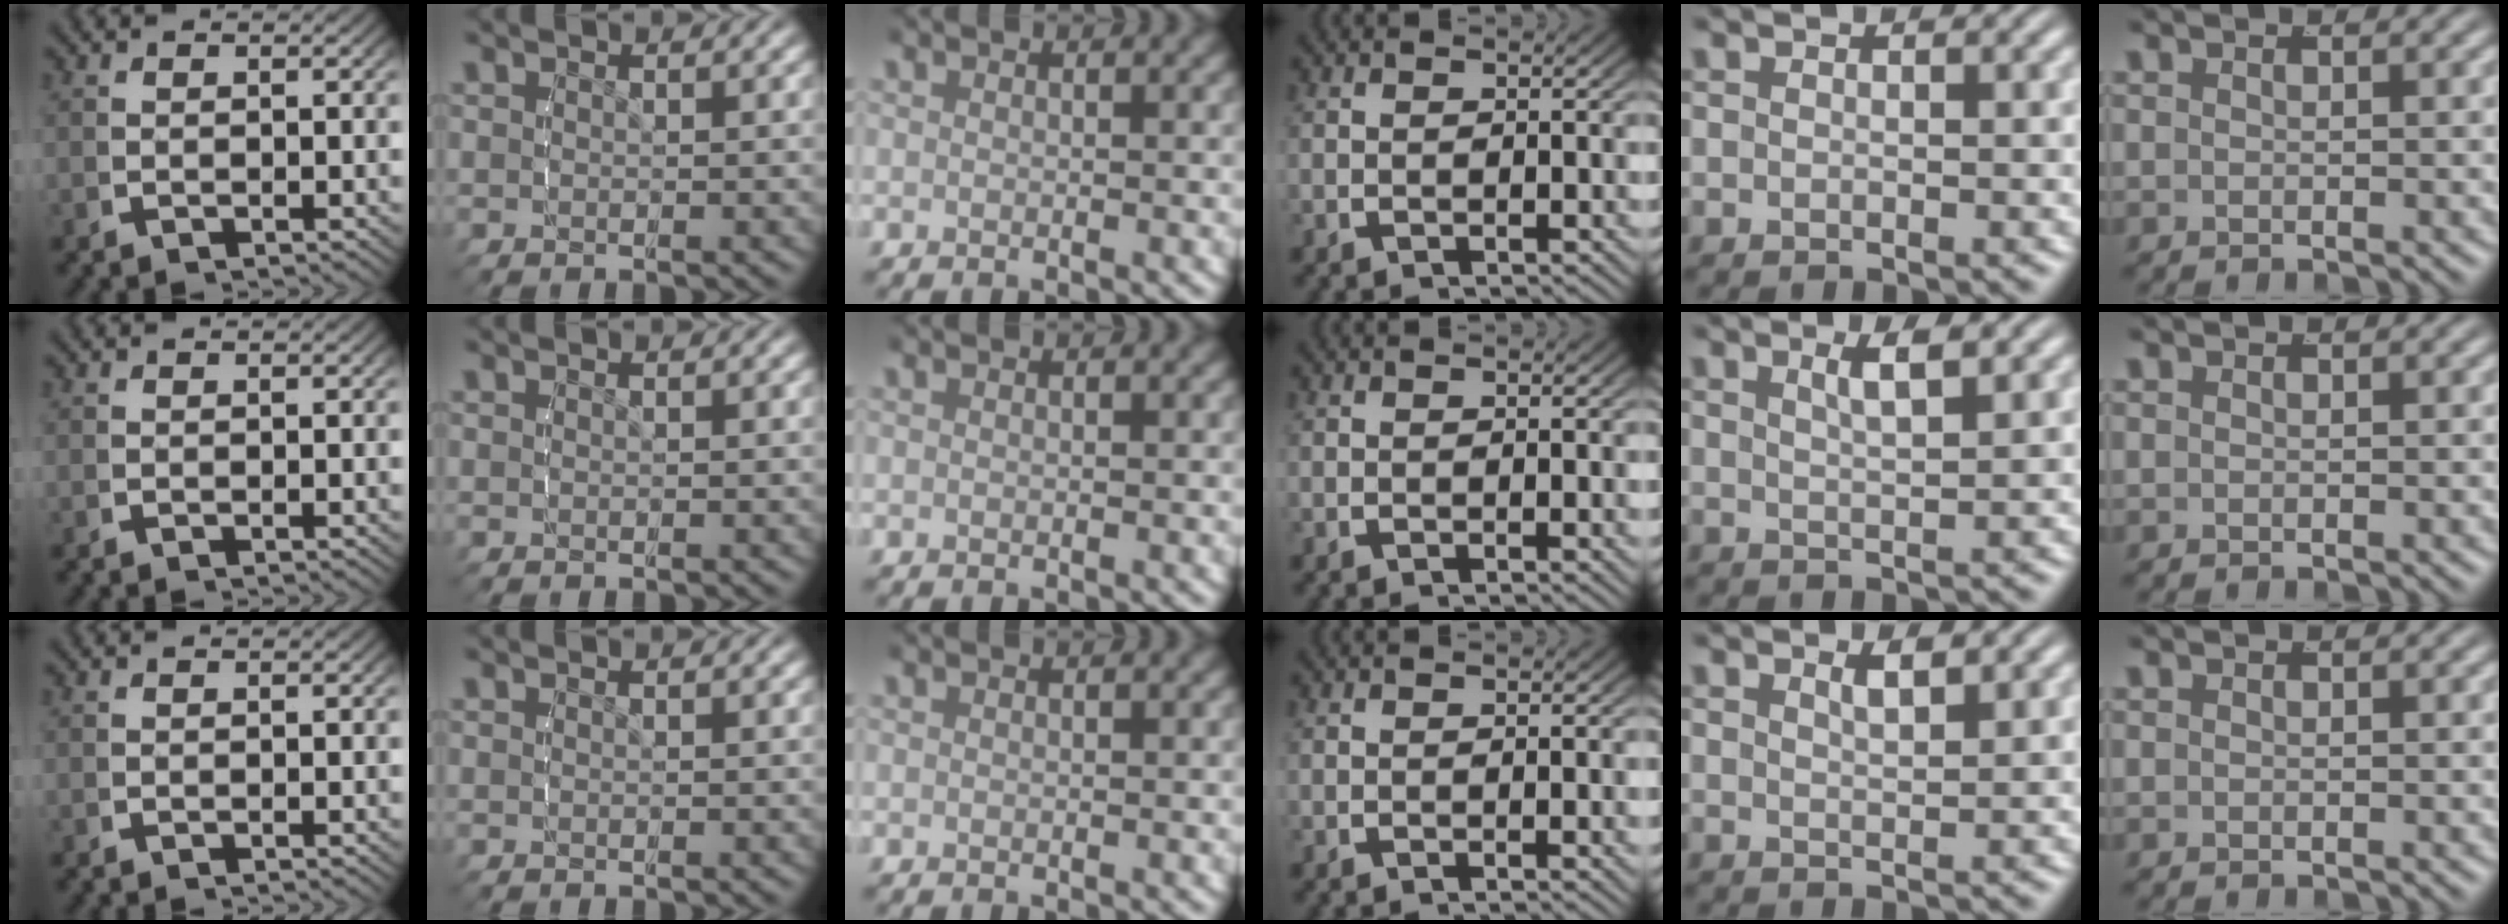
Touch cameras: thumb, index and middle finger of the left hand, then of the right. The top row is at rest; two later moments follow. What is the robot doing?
{"motion": "lift_and_place", "object": "cubes"}